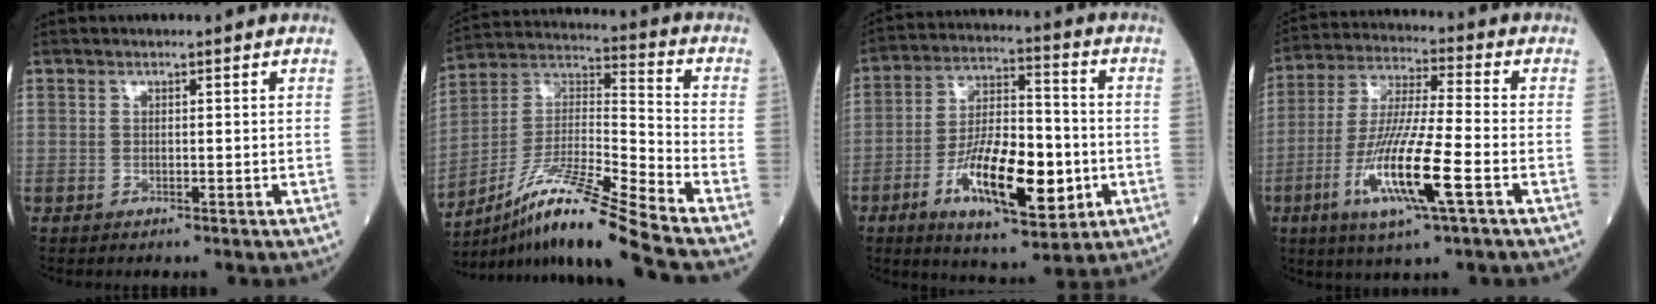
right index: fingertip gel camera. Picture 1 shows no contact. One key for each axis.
{"total": 16.5, "fx": -12.9, "fy": -1.9, "fz": 10.1, "tx": -0.195, "ty": 0.003, "tz": -0.233}
{"total": 15.5, "fx": -4.7, "fy": 5.2, "fz": 13.9, "tx": -0.250, "ty": -0.002, "tz": -0.075}
{"total": 14.3, "fx": -5.1, "fy": 0.8, "fz": 13.3, "tx": -0.270, "ty": -0.019, "tz": -0.095}